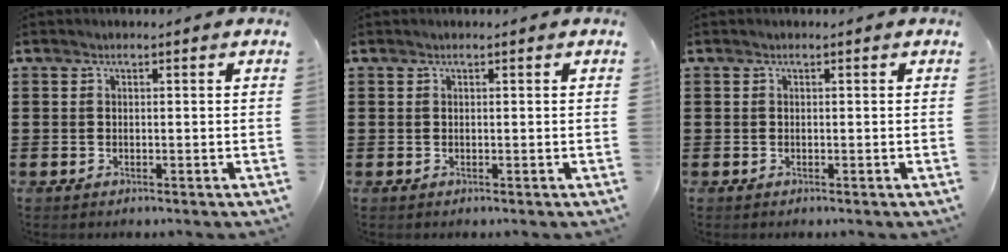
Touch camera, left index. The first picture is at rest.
{"total": 0.0}
{"total": 0.0}